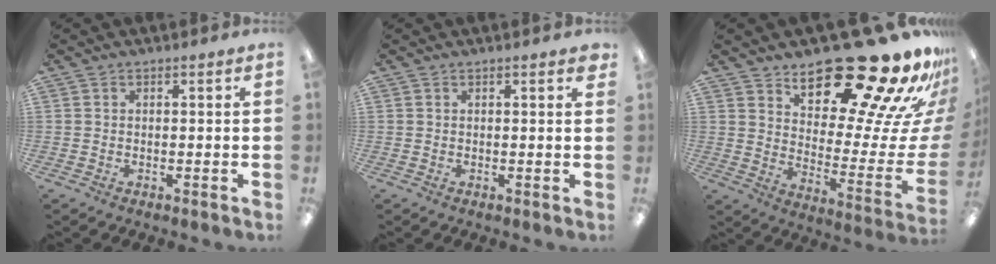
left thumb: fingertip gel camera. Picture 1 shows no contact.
{"total": 0.6, "force": [0.5, 0.0, 0.3], "torque": [-0.001, -0.002, 0.007]}
{"total": 26.3, "force": [20.5, 8.2, 14.4], "torque": [-0.180, -0.154, 0.329]}